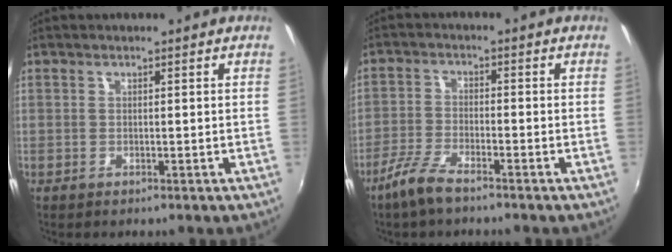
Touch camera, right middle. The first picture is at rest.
{"total": 5.9, "force": [-4.5, 1.1, 3.6], "torque": [-0.089, -0.007, -0.091]}